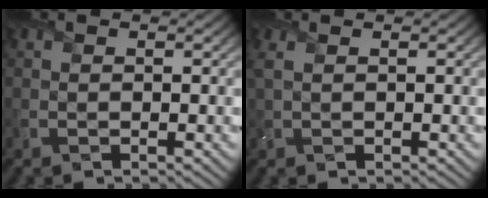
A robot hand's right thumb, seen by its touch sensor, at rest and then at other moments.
{"total": 1.6, "force": [0.7, 0.7, 1.3], "torque": [-0.036, 0.004, 0.016]}